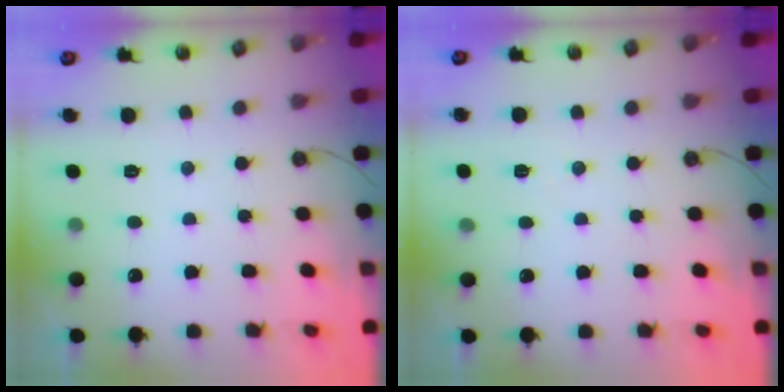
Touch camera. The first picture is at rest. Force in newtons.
{"total": 4.2, "press": 2.5, "slide": 3.4}